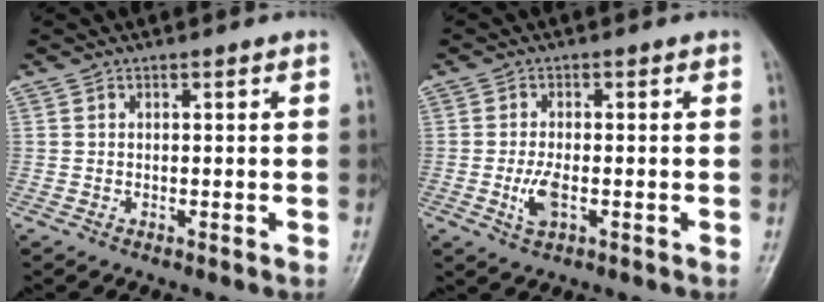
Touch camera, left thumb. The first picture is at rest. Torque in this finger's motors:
{"motor_torque": [0.01, 0.07, 0.14, 0.02, 0.01]}